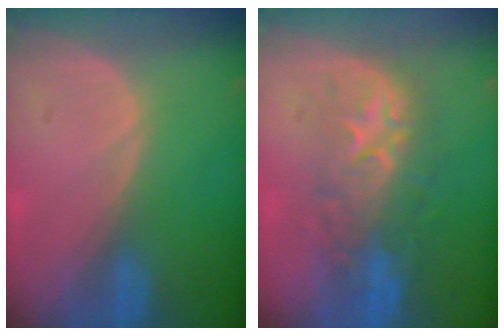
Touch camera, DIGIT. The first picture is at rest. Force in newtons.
{"total": 8.2, "press": 8.2, "slide": 0.5}